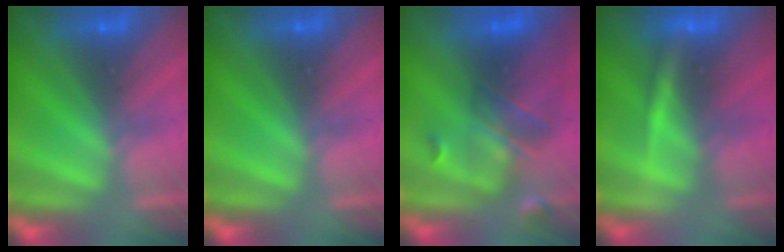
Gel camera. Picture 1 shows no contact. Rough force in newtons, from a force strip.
{"total": 0.0}
{"total": 5.7}
{"total": 2.9}